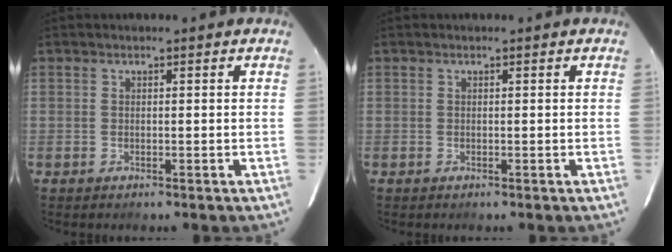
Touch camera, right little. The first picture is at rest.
{"total": 0.0}